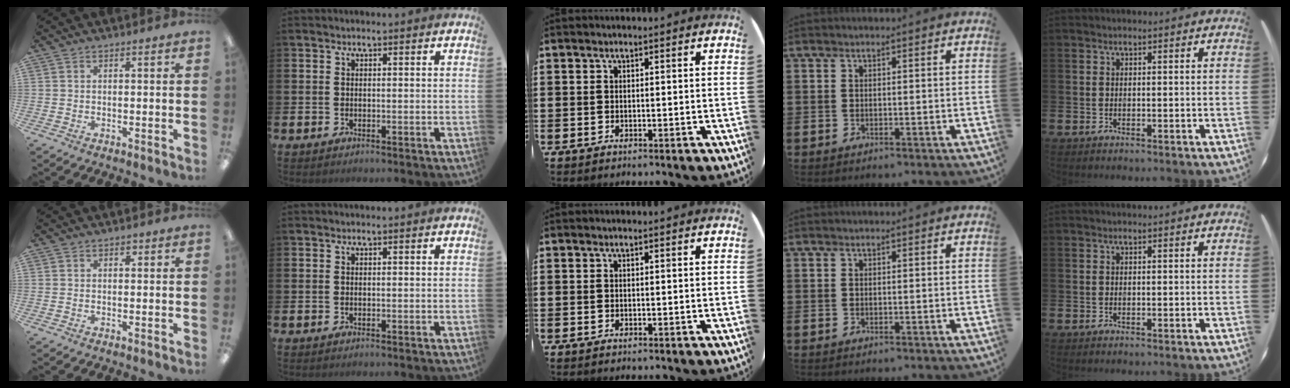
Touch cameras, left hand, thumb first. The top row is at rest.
{"thumb": {"total": 0.7, "force": [0.4, 0.5, 0.2], "torque": [0.004, 0.002, 0.004]}}